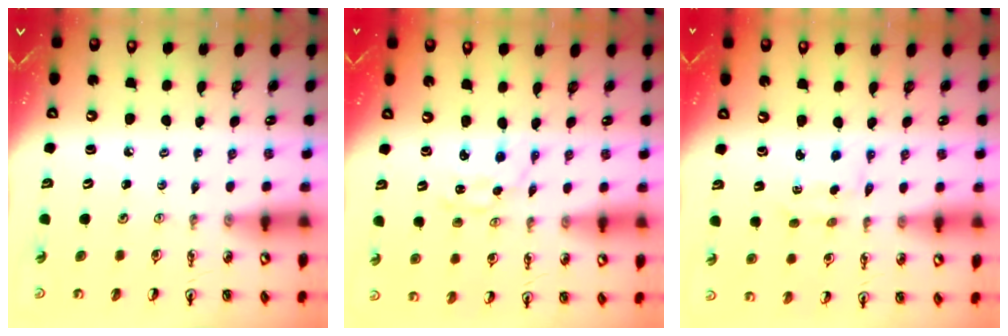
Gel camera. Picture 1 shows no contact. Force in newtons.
{"total": 1.2, "press": 1.2, "slide": 0.3}
{"total": 2.0, "press": 1.8, "slide": 0.7}